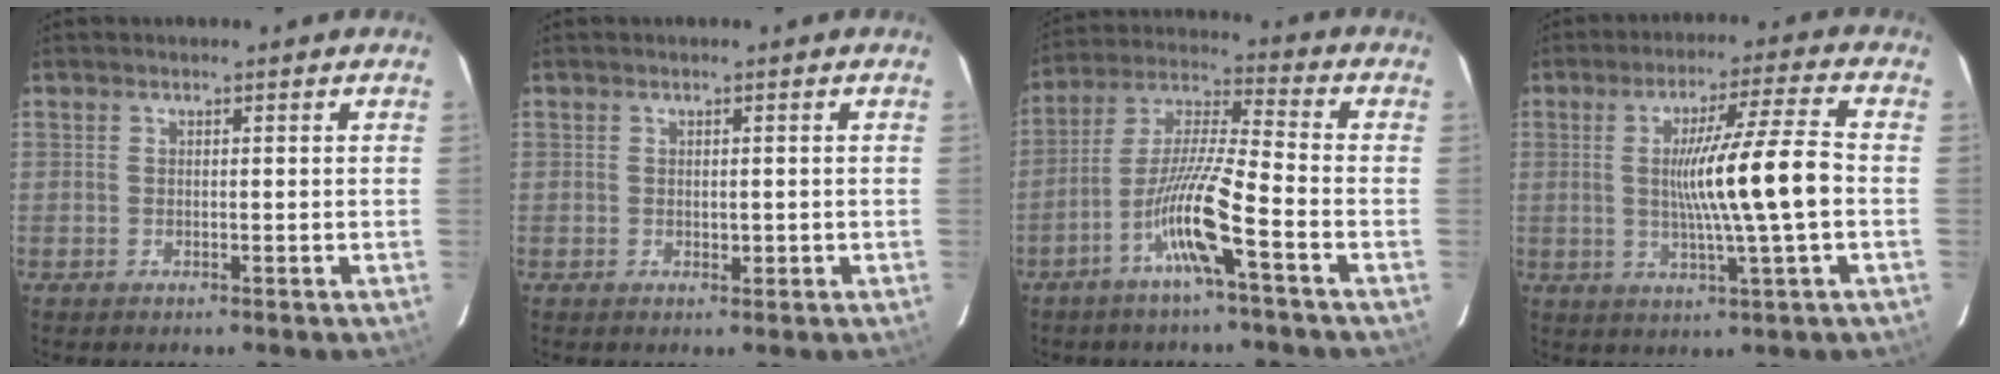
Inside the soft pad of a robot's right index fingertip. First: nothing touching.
{"total": 1.0, "force": [-0.1, 0.5, 0.9], "torque": [-0.012, -0.001, 0.001]}
{"total": 11.7, "force": [-5.5, -0.2, 10.3], "torque": [-0.205, 0.001, -0.109]}
{"total": 11.9, "force": [-0.5, -1.1, 11.8], "torque": [-0.203, -0.001, -0.007]}